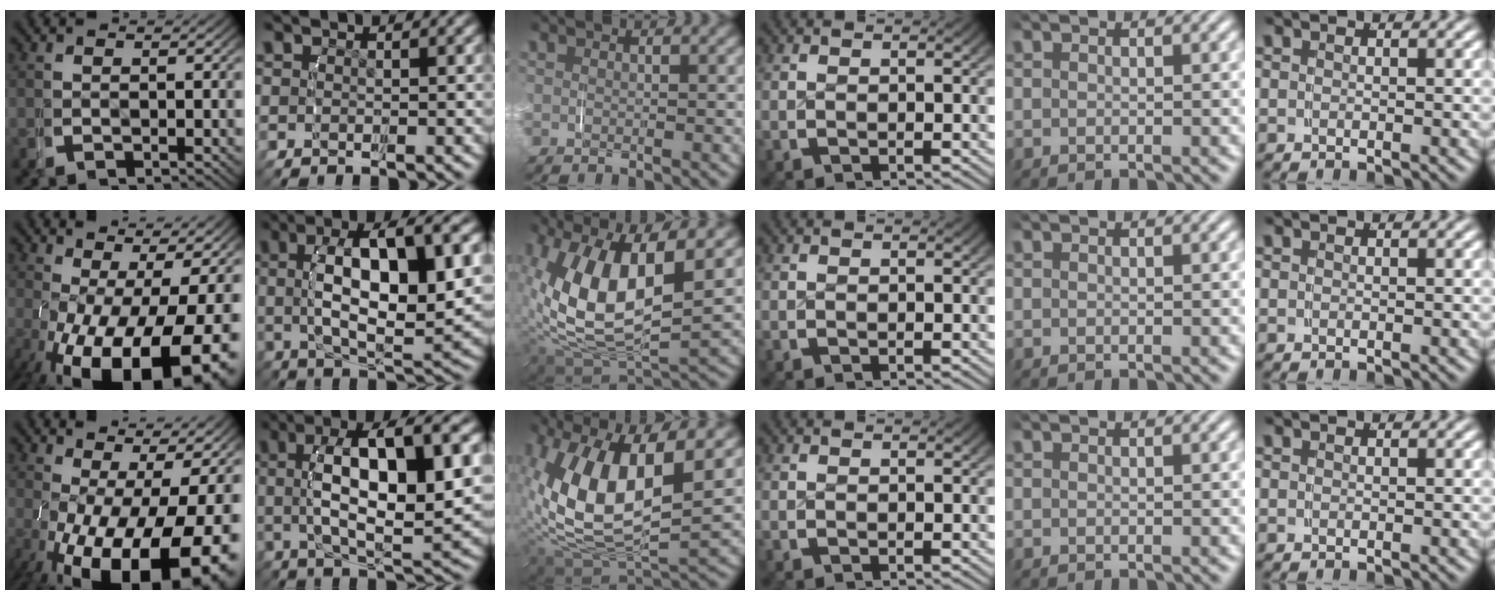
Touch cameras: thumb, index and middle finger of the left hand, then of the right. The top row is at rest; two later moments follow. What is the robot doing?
{"motion": "grasp_and_lifting", "object": "water bottle"}